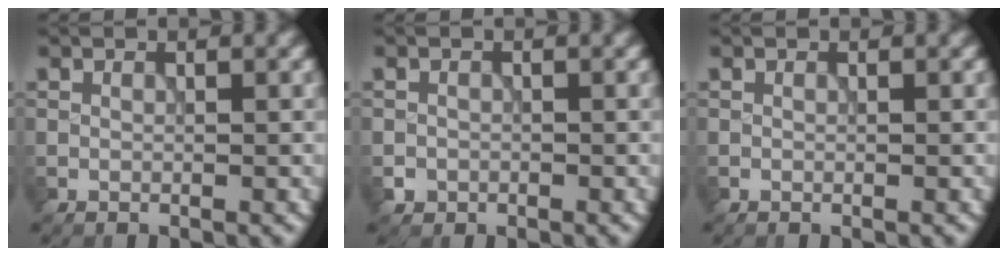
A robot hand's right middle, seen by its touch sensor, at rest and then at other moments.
{"total": 1.0, "force": [-0.5, 0.9, 0.0], "torque": [0.009, -0.003, -0.009]}
{"total": 0.0}